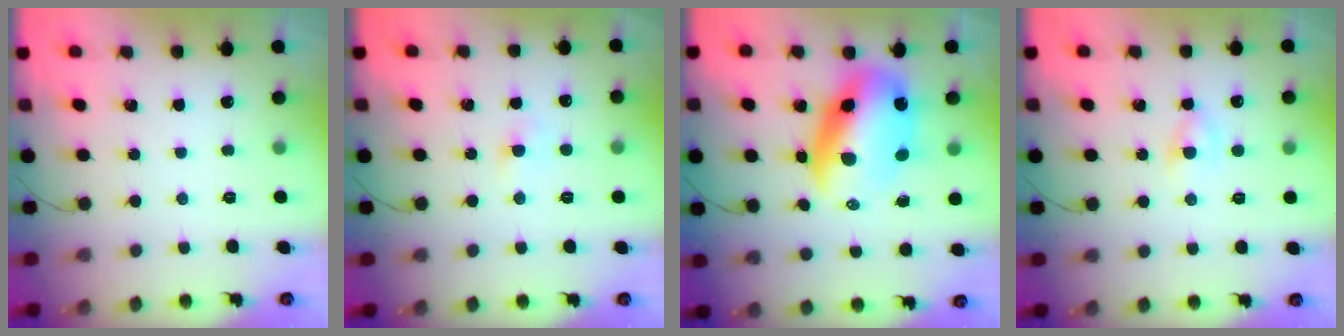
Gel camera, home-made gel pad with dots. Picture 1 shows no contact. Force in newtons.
{"total": 2.4, "press": 2.2, "slide": 0.9}
{"total": 14.0, "press": 13.6, "slide": 3.5}
{"total": 3.4, "press": 3.2, "slide": 1.3}